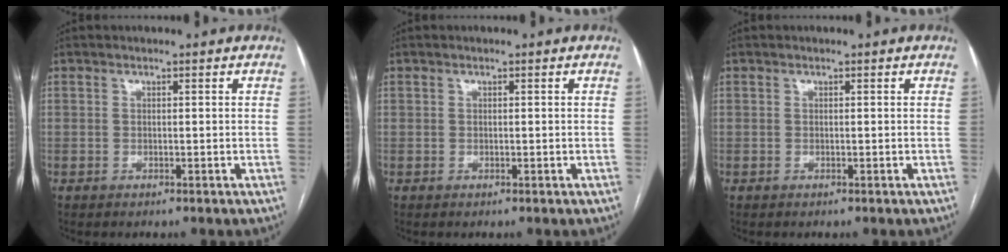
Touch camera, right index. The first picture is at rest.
{"total": 0.0}
{"total": 0.0}